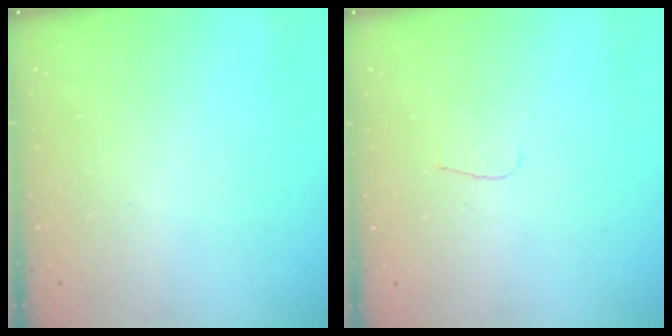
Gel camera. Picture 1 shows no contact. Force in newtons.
{"total": 3.4, "press": 3.4, "slide": 0.3}